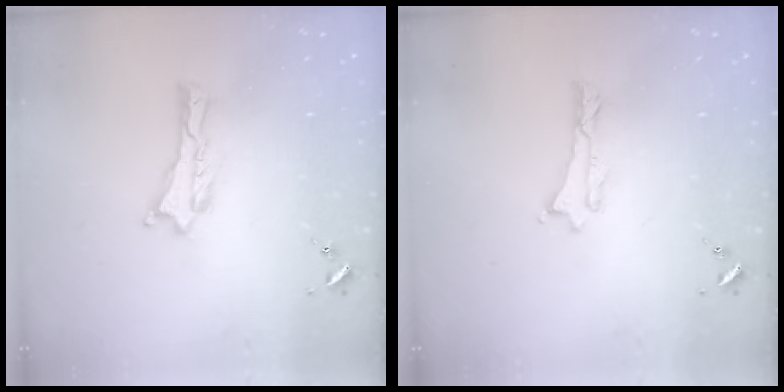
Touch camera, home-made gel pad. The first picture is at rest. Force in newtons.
{"total": 0.0}